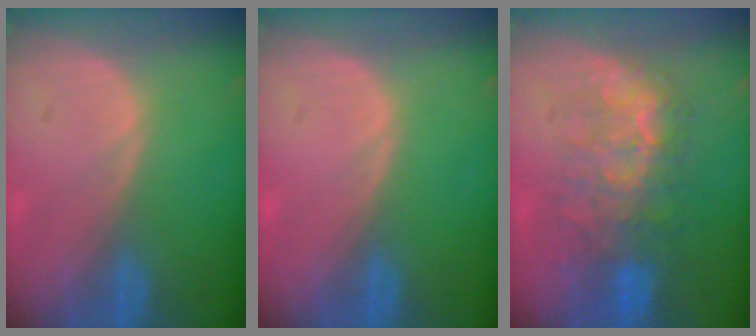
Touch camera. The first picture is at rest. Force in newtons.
{"total": 0.0}
{"total": 9.1, "press": 8.5, "slide": 3.1}